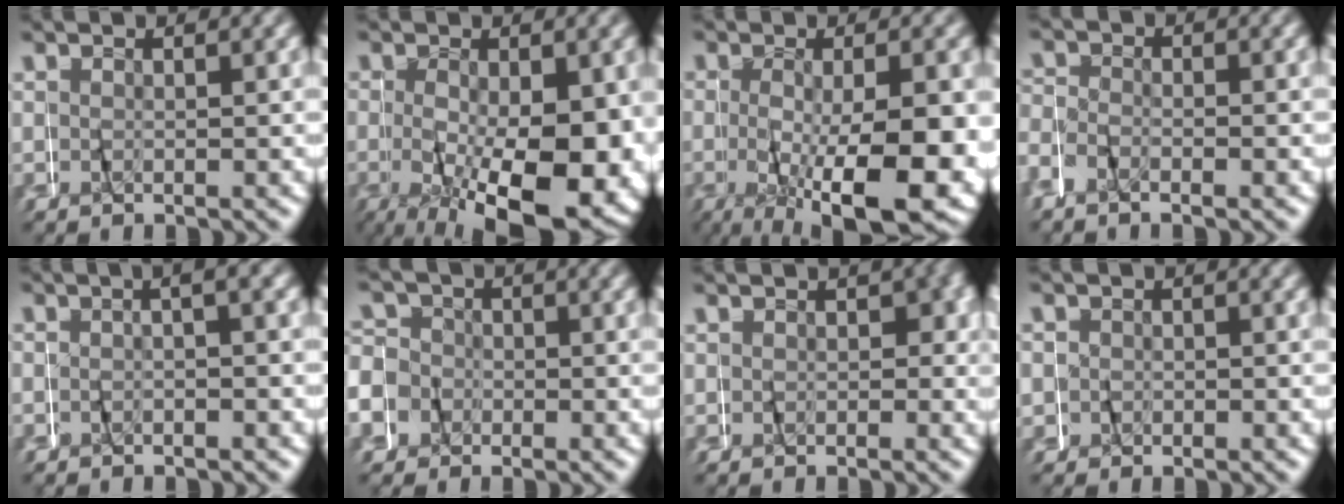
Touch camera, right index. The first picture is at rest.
{"total": 10.5, "force": [-3.3, 4.2, 9.0], "torque": [-0.130, -0.020, -0.040]}
{"total": 10.2, "force": [-3.2, 3.1, 9.2], "torque": [-0.132, -0.010, -0.038]}
{"total": 2.4, "force": [-2.0, 1.2, 0.0], "torque": [-0.014, -0.001, -0.041]}
{"total": 1.0, "force": [-0.5, -0.2, 0.8], "torque": [-0.011, 0.013, -0.014]}
{"total": 9.4, "force": [-0.5, 9.2, 2.0], "torque": [-0.059, -0.005, -0.030]}
{"total": 2.0, "force": [-0.5, 1.4, 1.4], "torque": [-0.002, -0.006, -0.007]}
{"total": 2.4, "force": [0.2, 2.4, 0.4], "torque": [-0.008, 0.003, -0.001]}